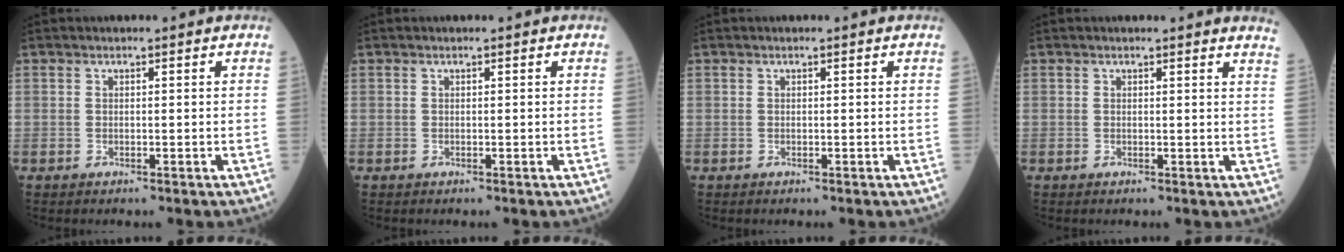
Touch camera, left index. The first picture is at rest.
{"total": 0.0}
{"total": 0.0}
{"total": 5.1, "force": [5.0, 0.0, 1.2], "torque": [-0.001, -0.014, 0.025]}